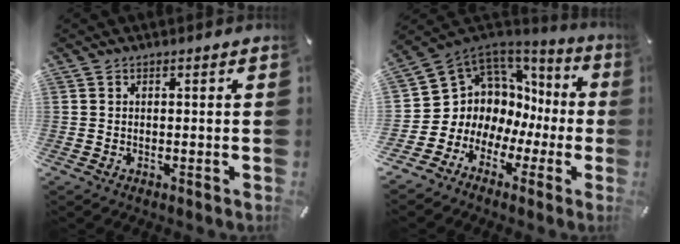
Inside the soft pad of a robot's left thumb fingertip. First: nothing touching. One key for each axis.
{"total": 8.0, "fx": 2.8, "fy": 7.4, "fz": 1.4, "tx": -0.052, "ty": -0.056, "tz": 0.065}